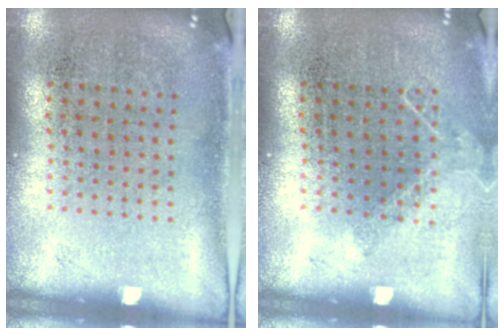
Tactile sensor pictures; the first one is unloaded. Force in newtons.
{"total": 0.9, "press": 0.9, "slide": 0.1}